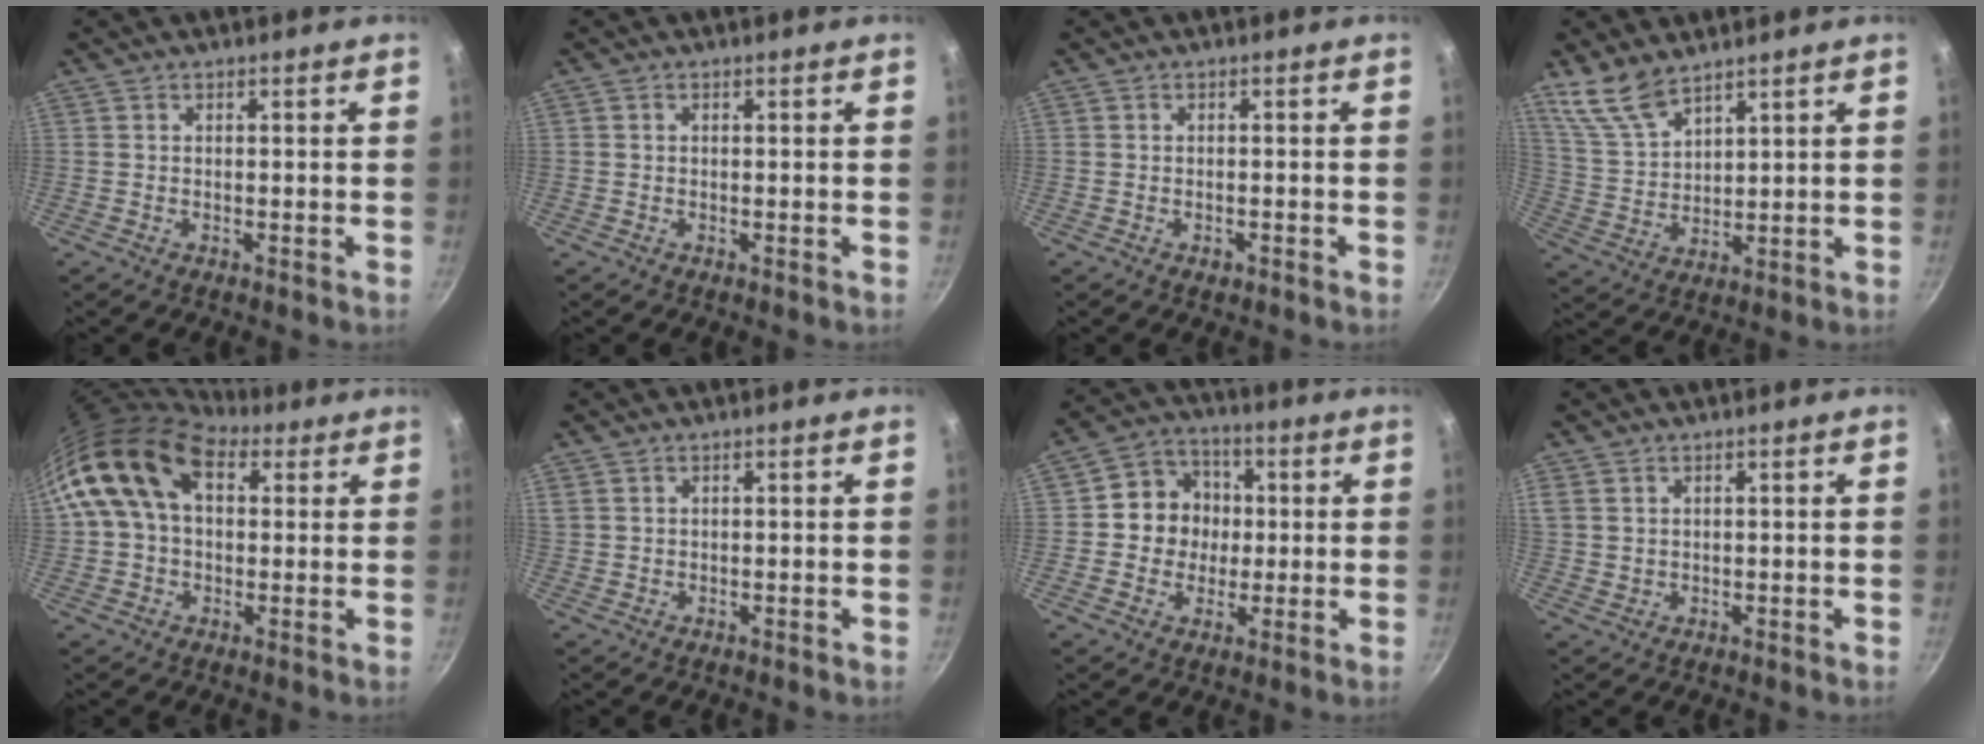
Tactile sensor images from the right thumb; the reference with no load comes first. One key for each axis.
{"total": 0.0}
{"total": 1.0, "fx": -0.7, "fy": 0.5, "fz": 0.6, "tx": -0.013, "ty": 0.003, "tz": -0.009}
{"total": 8.2, "fx": 6.6, "fy": 3.0, "fz": 3.9, "tx": -0.076, "ty": -0.029, "tz": 0.149}
{"total": 15.0, "fx": 4.8, "fy": 9.9, "fz": 10.2, "tx": -0.158, "ty": 0.017, "tz": 0.069}
{"total": 1.0, "fx": 0.6, "fy": 0.8, "fz": 0.3, "tx": -0.003, "ty": 0.003, "tz": 0.012}
{"total": 9.8, "fx": 0.5, "fy": 9.0, "fz": 3.7, "tx": -0.015, "ty": 0.015, "tz": -0.007}
{"total": 3.0, "fx": 1.5, "fy": 2.3, "fz": 1.4, "tx": -0.019, "ty": -0.002, "tz": 0.033}